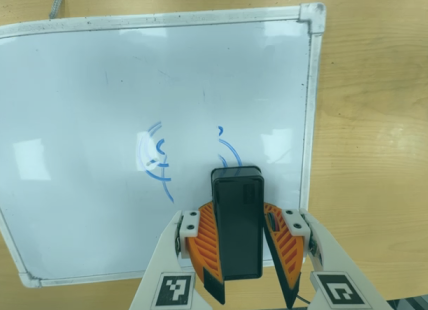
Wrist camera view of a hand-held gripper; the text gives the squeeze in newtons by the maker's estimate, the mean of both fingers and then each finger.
{"total": 8.6, "left": 9.3, "right": 7.9}